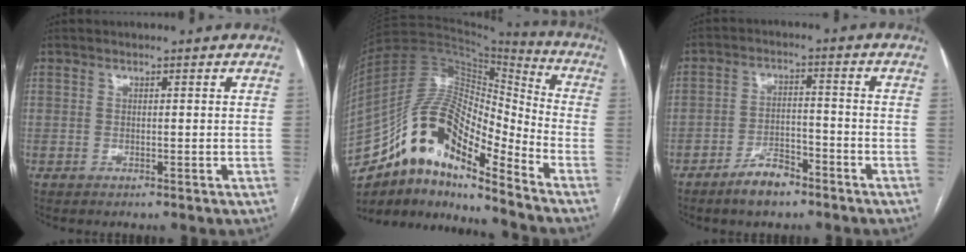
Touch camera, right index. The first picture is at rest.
{"total": 18.1, "force": [-11.9, 5.2, 12.7], "torque": [-0.230, 0.042, -0.206]}
{"total": 5.9, "force": [-4.3, 2.3, 3.2], "torque": [-0.060, 0.004, -0.073]}